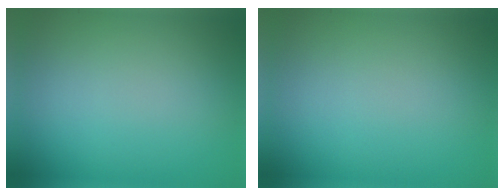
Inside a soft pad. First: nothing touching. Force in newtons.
{"total": 0.0}